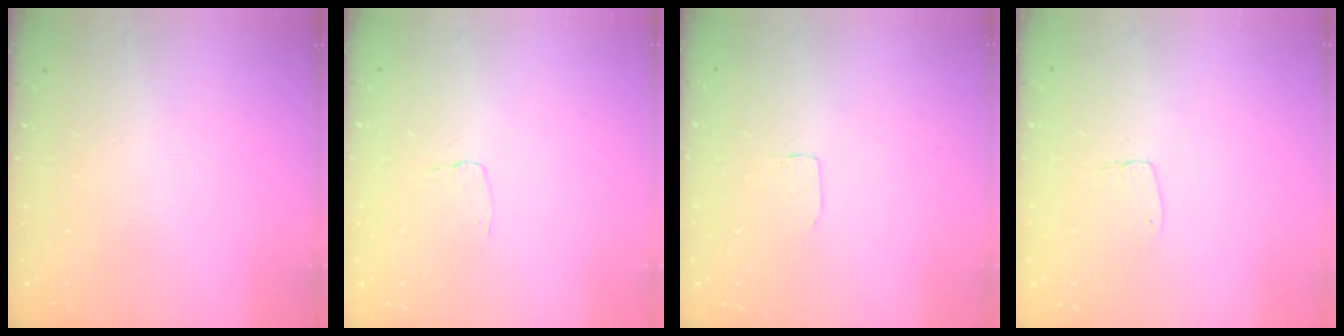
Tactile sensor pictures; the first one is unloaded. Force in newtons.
{"total": 2.9, "press": 2.9, "slide": 0.3}
{"total": 1.7, "press": 1.7, "slide": 0.1}
{"total": 4.4, "press": 4.4, "slide": 0.3}